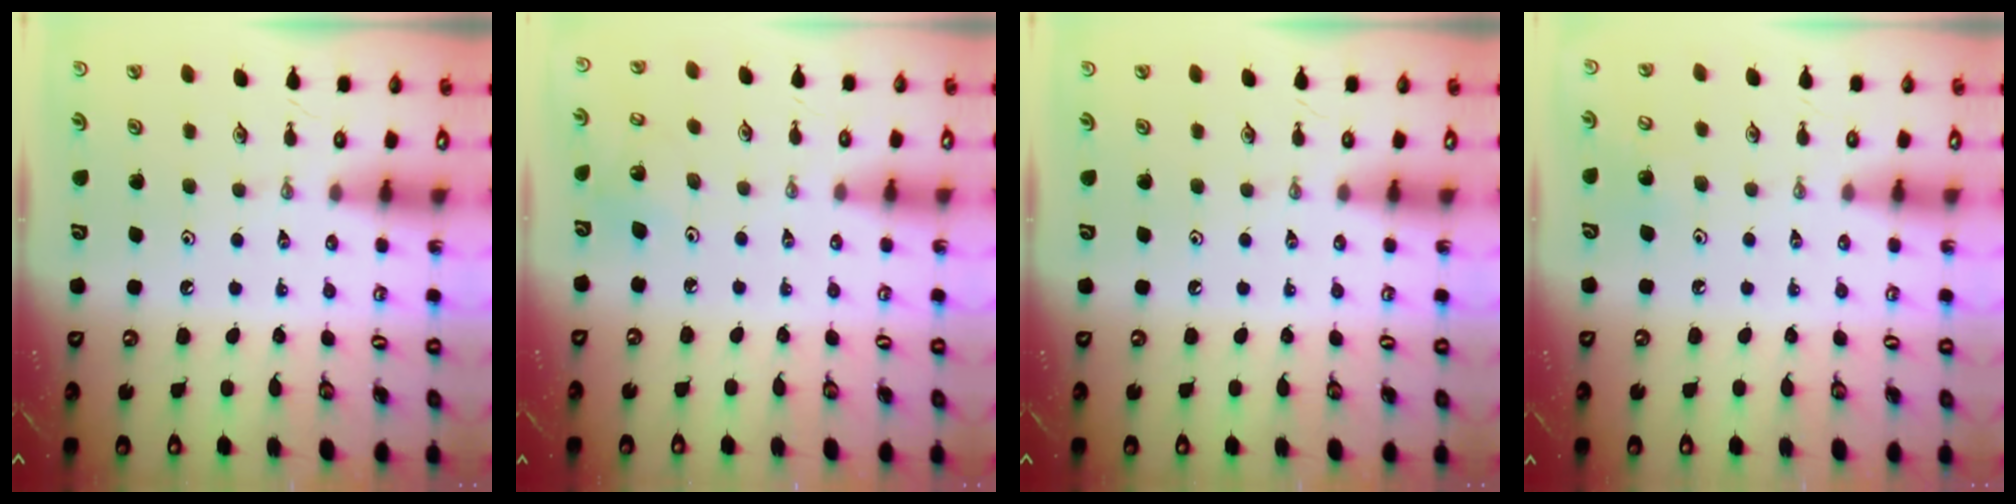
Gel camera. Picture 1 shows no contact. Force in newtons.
{"total": 5.8, "press": 5.7, "slide": 1.2}
{"total": 0.0}
{"total": 5.7, "press": 5.6, "slide": 1.0}